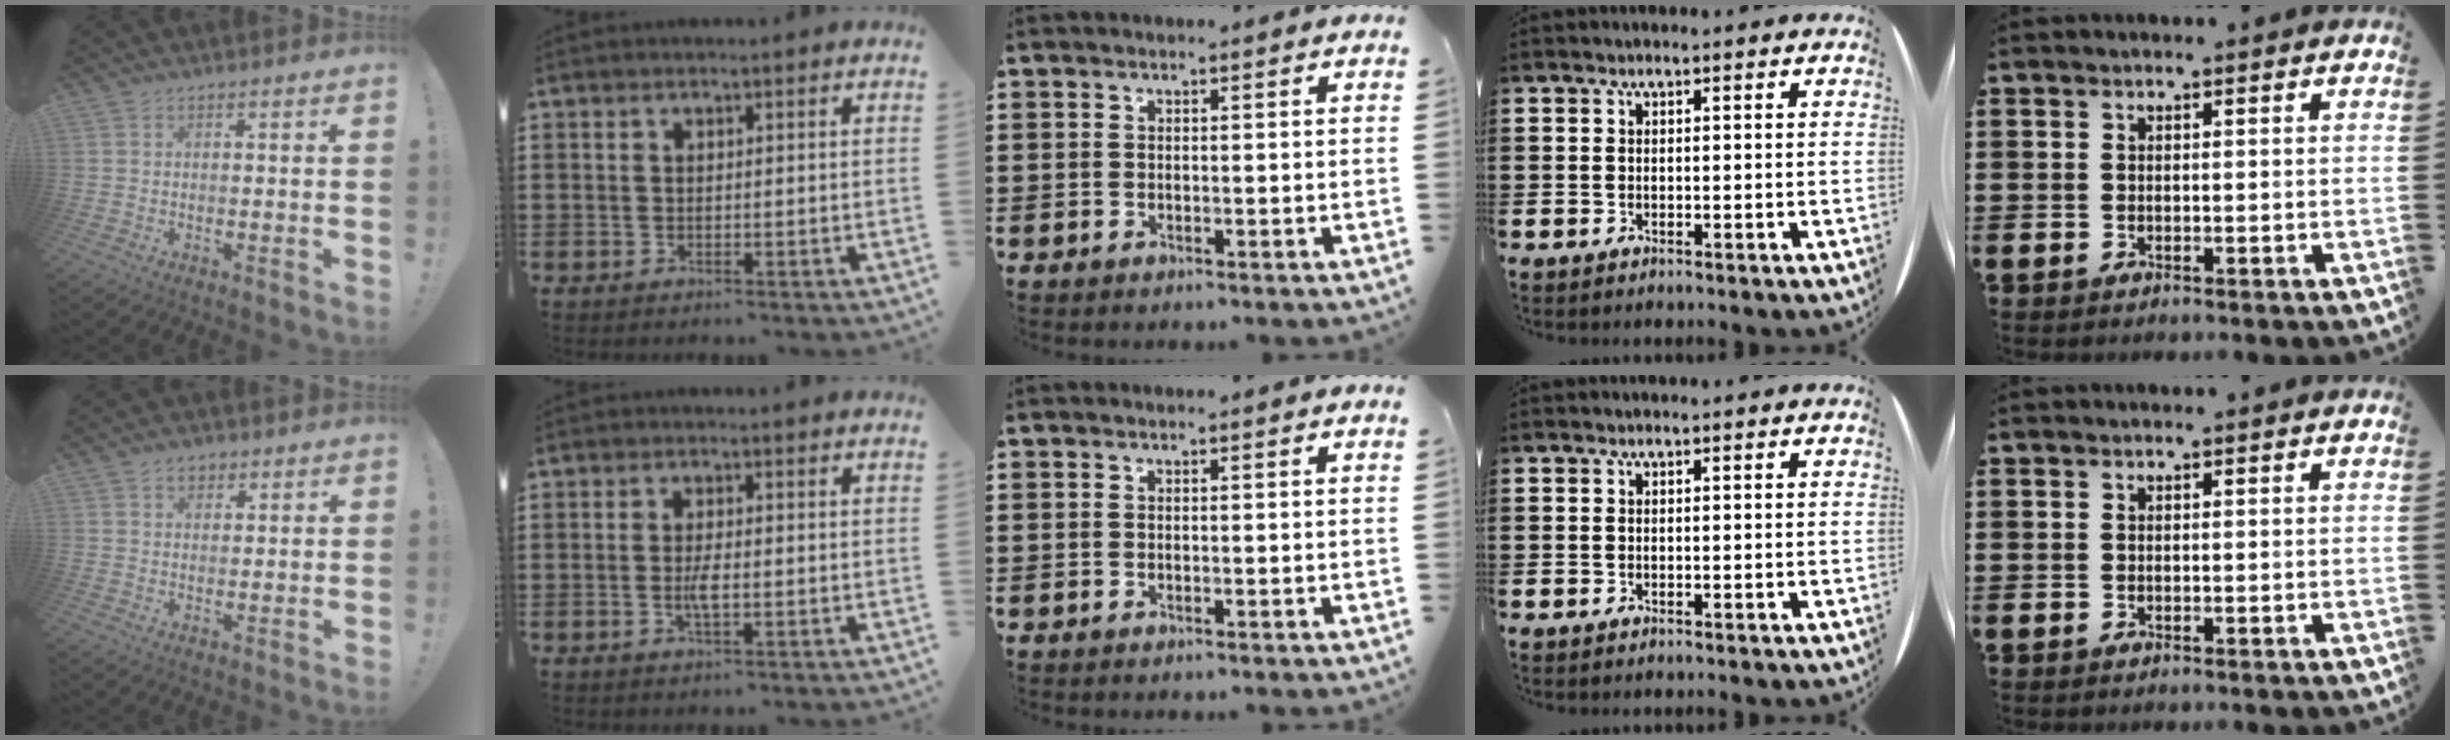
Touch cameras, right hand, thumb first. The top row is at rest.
{"thumb": {"total": 3.6, "force": [2.1, 2.4, 1.6], "torque": [-0.015, -0.006, 0.036]}, "index": {"total": 2.9, "force": [-0.6, 0.8, 2.7], "torque": [-0.054, -0.001, -0.012]}}